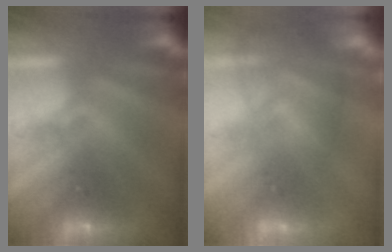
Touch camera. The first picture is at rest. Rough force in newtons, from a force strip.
{"total": 3.9}